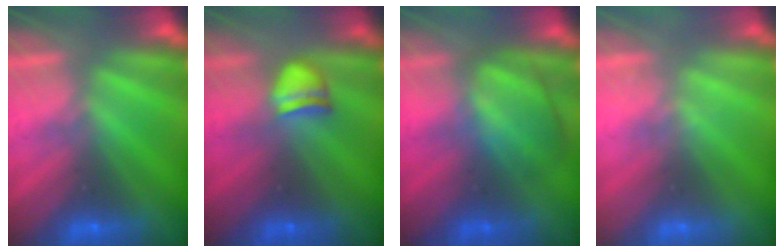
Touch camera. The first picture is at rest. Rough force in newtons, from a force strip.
{"total": 2.3}
{"total": 2.9}
{"total": 2.1}